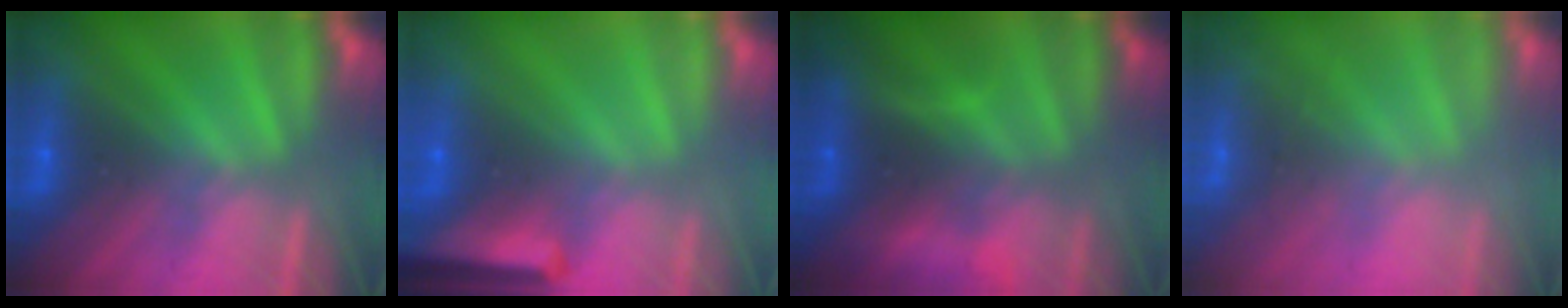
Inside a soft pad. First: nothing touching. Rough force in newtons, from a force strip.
{"total": 7.7}
{"total": 10.8}
{"total": 7.2}